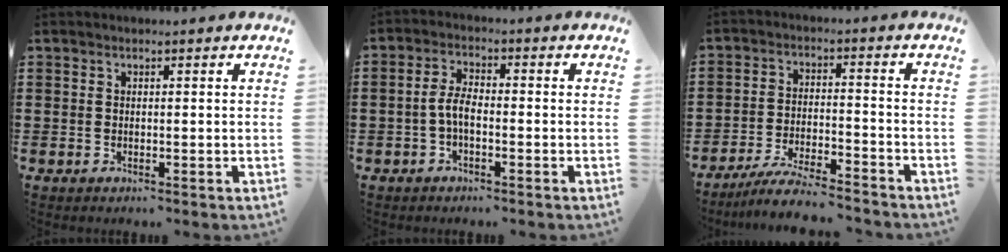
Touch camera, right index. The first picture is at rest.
{"total": 3.9, "force": [-1.1, 1.6, 3.4], "torque": [-0.083, 0.000, -0.028]}
{"total": 6.1, "force": [-5.8, -0.1, 2.0], "torque": [-0.046, -0.008, -0.112]}